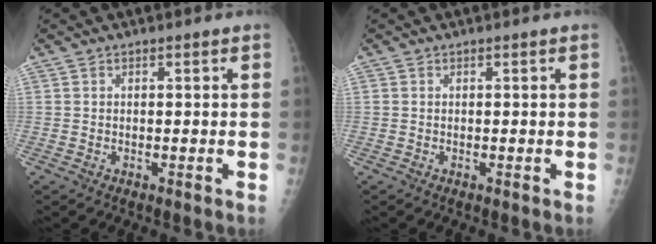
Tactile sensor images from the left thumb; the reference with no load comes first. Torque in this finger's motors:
{"motor_torque": [0.24, 0.10, 0.24, -0.03, 0.03]}